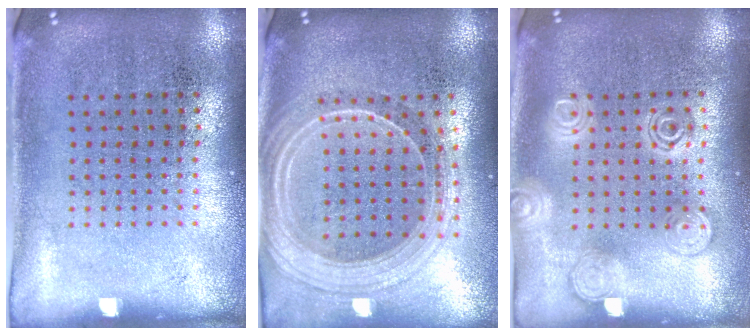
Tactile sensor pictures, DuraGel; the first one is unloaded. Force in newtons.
{"total": 2.3, "press": 2.0, "slide": 1.1}
{"total": 2.7, "press": 2.7, "slide": 0.4}